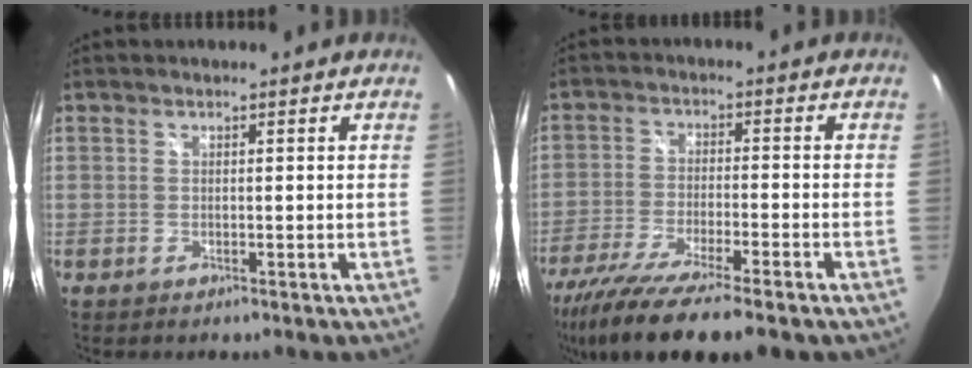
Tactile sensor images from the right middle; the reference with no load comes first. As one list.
[{"total": 15.9, "force": [-12.4, 1.9, 9.8], "torque": [-0.199, -0.052, -0.212]}]